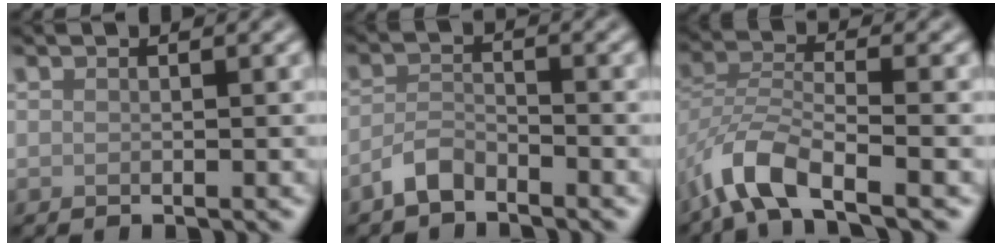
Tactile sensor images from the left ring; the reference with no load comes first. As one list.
[{"total": 2.5, "force": [-2.0, 0.9, 1.0], "torque": [-0.023, 0.007, -0.047]}, {"total": 5.9, "force": [-3.8, 2.2, 3.9], "torque": [-0.074, 0.000, -0.082]}]